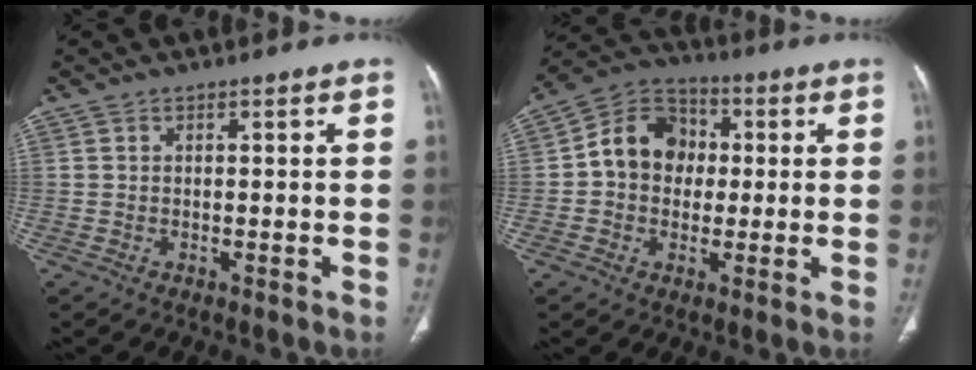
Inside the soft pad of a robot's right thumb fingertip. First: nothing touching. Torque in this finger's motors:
{"motor_torque": [0.53, 2.20, 0.87, -0.76, 0.09]}